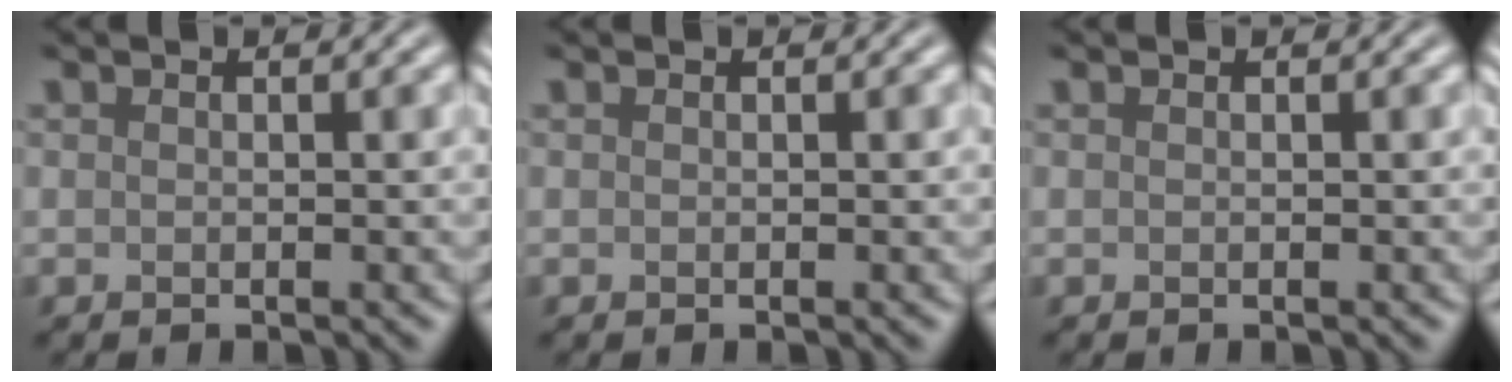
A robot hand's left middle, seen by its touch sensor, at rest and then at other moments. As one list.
[{"total": 0.0}, {"total": 0.0}]